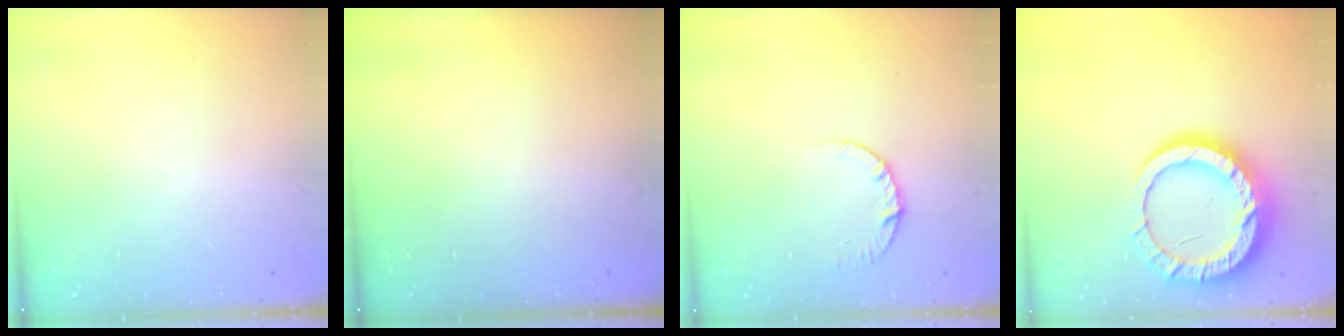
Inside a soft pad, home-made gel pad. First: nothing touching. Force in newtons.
{"total": 0.0}
{"total": 4.5, "press": 4.5, "slide": 0.4}
{"total": 18.4, "press": 18.3, "slide": 1.7}